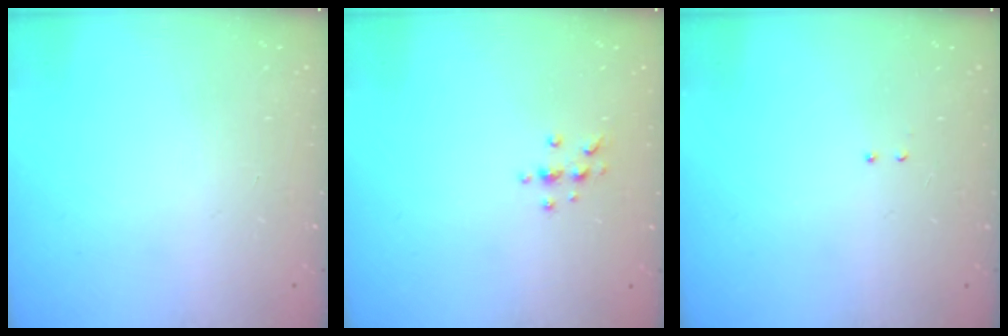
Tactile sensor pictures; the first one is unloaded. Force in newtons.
{"total": 4.7, "press": 4.7, "slide": 0.6}
{"total": 2.1, "press": 2.0, "slide": 0.6}